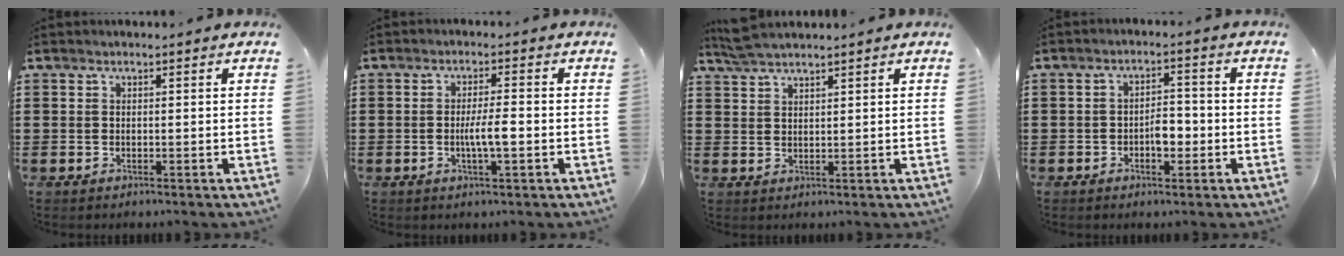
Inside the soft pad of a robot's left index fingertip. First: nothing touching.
{"total": 4.1, "force": [-0.6, 0.7, 4.0], "torque": [-0.077, -0.001, -0.015]}
{"total": 2.1, "force": [2.0, 0.1, 0.7], "torque": [-0.017, 0.002, 0.038]}
{"total": 3.5, "force": [-1.0, 1.7, 2.9], "torque": [-0.047, 0.004, -0.022]}